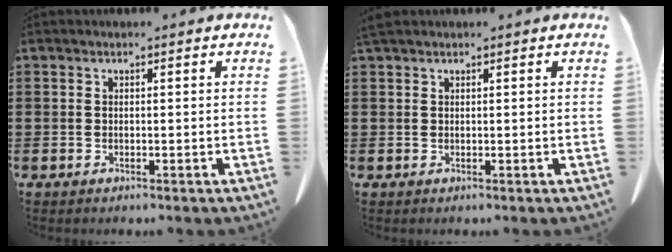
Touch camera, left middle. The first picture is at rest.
{"total": 1.0, "force": [0.9, 0.1, 0.4], "torque": [-0.012, -0.002, 0.018]}